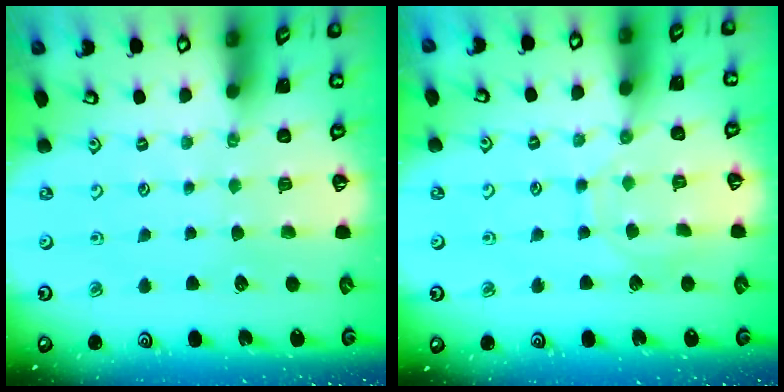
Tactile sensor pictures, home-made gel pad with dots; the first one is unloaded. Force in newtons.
{"total": 8.9, "press": 8.9, "slide": 0.6}